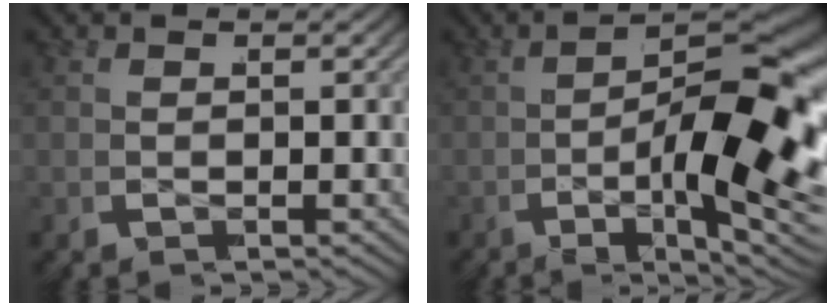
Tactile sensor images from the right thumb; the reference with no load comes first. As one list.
[{"total": 13.5, "force": [-2.3, 4.6, 12.5], "torque": [-0.193, -0.014, -0.032]}]